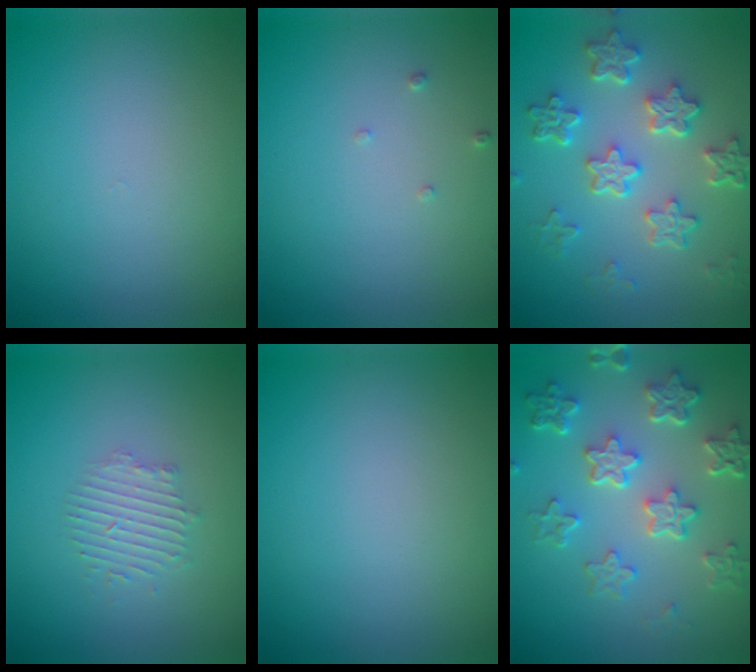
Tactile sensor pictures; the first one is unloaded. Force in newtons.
{"total": 0.7, "press": 0.7, "slide": 0.2}
{"total": 5.6, "press": 4.3, "slide": 3.6}
{"total": 2.1, "press": 2.1, "slide": 0.4}
{"total": 0.0}
{"total": 5.9, "press": 4.4, "slide": 3.8}